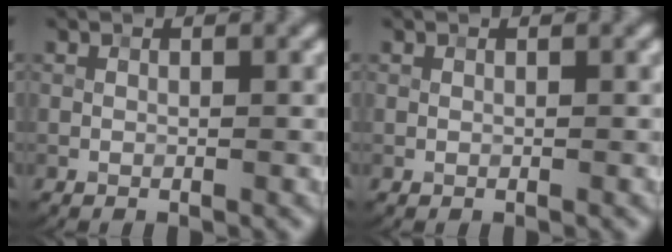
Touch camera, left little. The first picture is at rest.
{"total": 0.0}